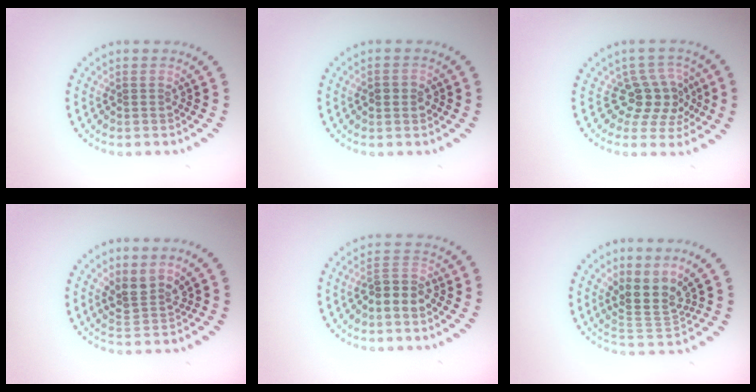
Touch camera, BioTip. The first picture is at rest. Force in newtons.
{"total": 1.4, "press": 1.4, "slide": 0.1}
{"total": 3.8, "press": 3.2, "slide": 2.2}
{"total": 2.7, "press": 2.2, "slide": 1.6}
{"total": 2.9, "press": 2.7, "slide": 1.1}
{"total": 3.9, "press": 2.8, "slide": 2.7}